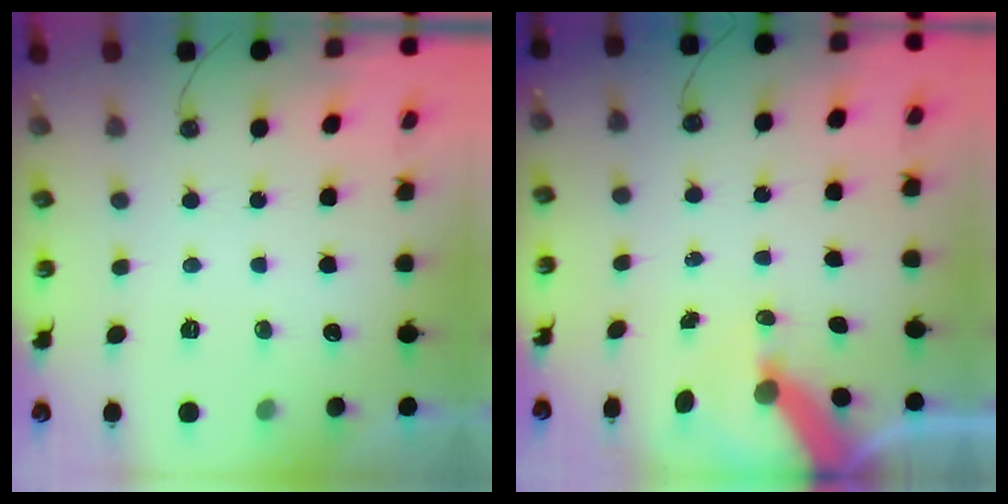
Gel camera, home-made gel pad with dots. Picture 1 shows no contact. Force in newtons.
{"total": 7.3, "press": 7.3, "slide": 1.0}